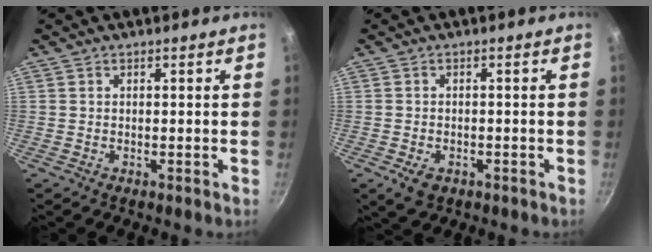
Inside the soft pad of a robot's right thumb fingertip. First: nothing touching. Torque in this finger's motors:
{"motor_torque": [0.61, 0.47, -0.24, 0.15, -0.01]}